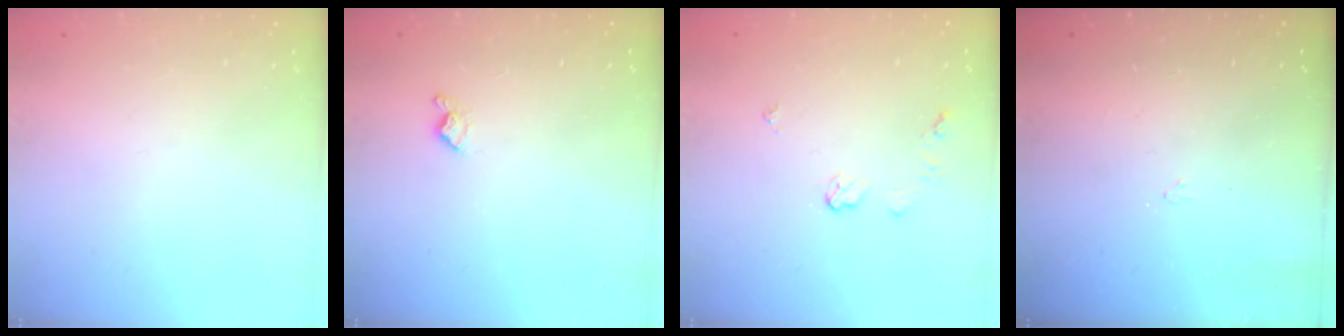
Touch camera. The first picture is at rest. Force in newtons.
{"total": 3.8, "press": 3.8, "slide": 0.6}
{"total": 4.5, "press": 4.5, "slide": 0.6}
{"total": 2.9, "press": 2.9, "slide": 0.5}